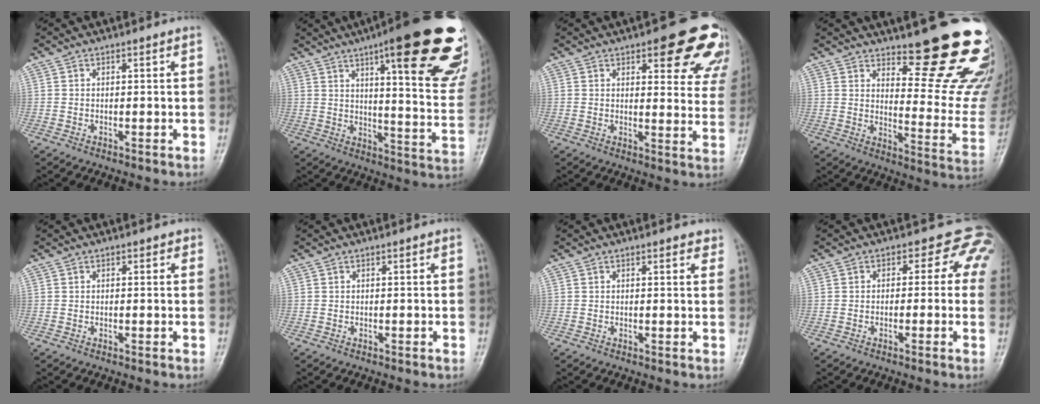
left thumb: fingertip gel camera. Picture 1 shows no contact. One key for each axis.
{"total": 28.9, "fx": 16.0, "fy": 6.4, "fz": 23.2, "tx": -0.238, "ty": -0.050, "tz": 0.214}
{"total": 15.7, "fx": 9.4, "fy": 5.8, "fz": 11.2, "tx": -0.084, "ty": -0.038, "tz": 0.101}
{"total": 20.9, "fx": 14.0, "fy": 5.7, "fz": 14.5, "tx": -0.146, "ty": -0.115, "tz": 0.188}
{"total": 0.9, "fx": 0.4, "fy": 0.6, "fz": 0.4, "tx": 0.005, "ty": 0.000, "tz": 0.001}
{"total": 0.0}
{"total": 2.0, "fx": 1.4, "fy": 0.8, "fz": 1.1, "tx": -0.002, "ty": -0.004, "tz": 0.013}
{"total": 5.0, "fx": 1.4, "fy": 4.2, "fz": 2.3, "tx": 0.013, "ty": 0.004, "tz": -0.010}